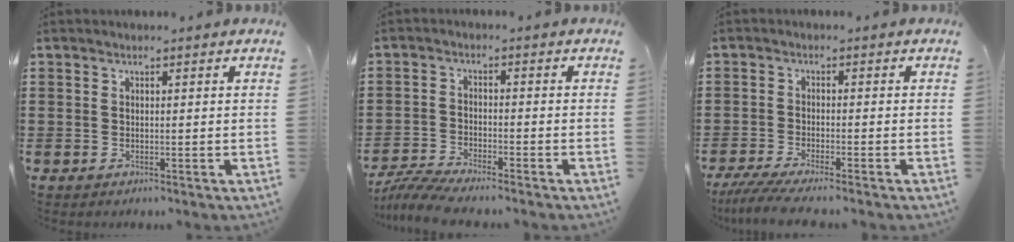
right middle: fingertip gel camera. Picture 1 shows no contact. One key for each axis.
{"total": 4.7, "fx": -4.5, "fy": 0.1, "fz": 1.6, "tx": -0.048, "ty": -0.013, "tz": -0.092}
{"total": 3.4, "fx": -3.0, "fy": 0.0, "fz": 1.7, "tx": -0.043, "ty": -0.011, "tz": -0.061}